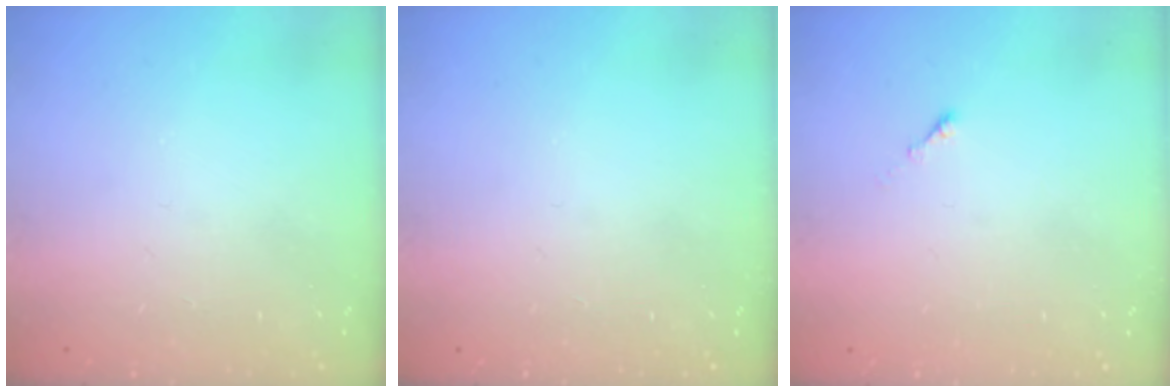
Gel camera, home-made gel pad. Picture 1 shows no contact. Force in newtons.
{"total": 0.0}
{"total": 0.0}